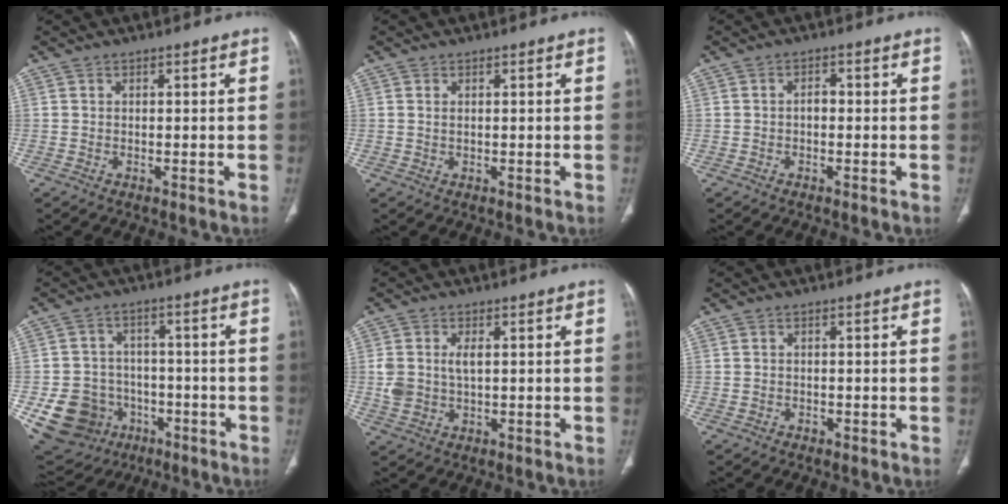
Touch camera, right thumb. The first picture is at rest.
{"total": 0.6, "force": [0.2, 0.3, 0.5], "torque": [-0.013, 0.002, 0.005]}
{"total": 1.7, "force": [-0.3, 1.1, 1.2], "torque": [-0.015, 0.007, -0.008]}
{"total": 14.2, "force": [-4.9, 12.5, 4.8], "torque": [-0.089, 0.042, -0.060]}
{"total": 5.3, "force": [0.6, 3.2, 4.2], "torque": [-0.096, 0.004, 0.017]}
{"total": 0.8, "force": [-0.3, 0.7, 0.2], "torque": [-0.004, 0.005, -0.004]}